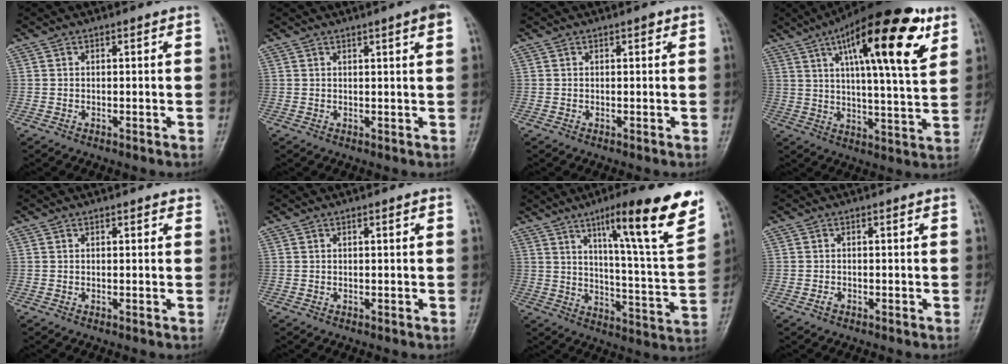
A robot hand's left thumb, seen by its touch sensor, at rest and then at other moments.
{"total": 3.4, "force": [1.8, -0.1, 2.9], "torque": [-0.039, -0.002, 0.023]}
{"total": 0.7, "force": [0.4, 0.3, 0.5], "torque": [-0.007, 0.000, 0.003]}
{"total": 22.3, "force": [10.5, 6.1, 18.8], "torque": [-0.265, -0.021, 0.156]}
{"total": 0.6, "force": [0.4, 0.3, 0.3], "torque": [-0.003, -0.002, 0.002]}
{"total": 1.0, "force": [0.2, 0.2, 0.9], "torque": [-0.018, 0.003, 0.003]}
{"total": 20.5, "force": [11.8, 2.5, 16.5], "torque": [-0.212, -0.053, 0.177]}
{"total": 0.8, "force": [-0.5, 0.4, 0.4], "torque": [-0.007, 0.004, -0.010]}